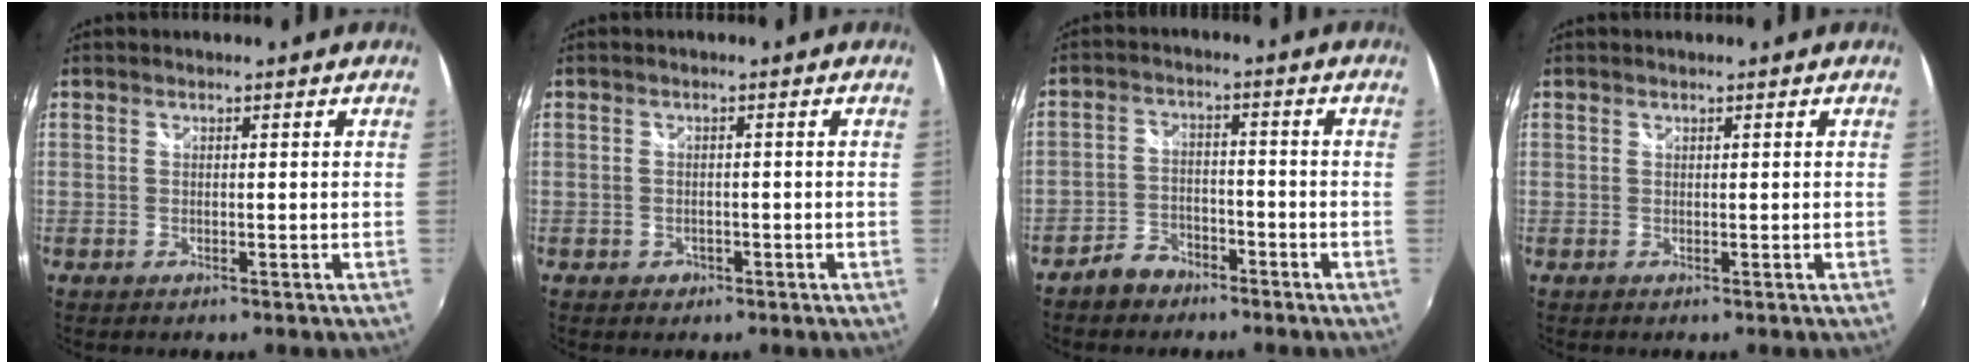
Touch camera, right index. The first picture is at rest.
{"total": 2.0, "force": [-0.9, 1.7, 0.5], "torque": [-0.011, 0.000, -0.011]}
{"total": 5.6, "force": [-4.4, 3.2, 1.4], "torque": [-0.045, 0.013, -0.076]}
{"total": 0.0}